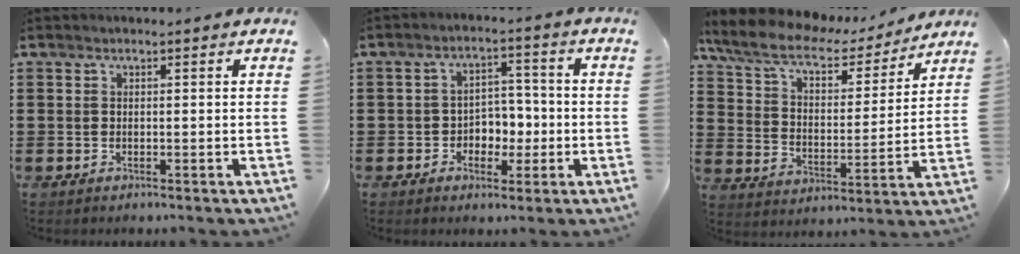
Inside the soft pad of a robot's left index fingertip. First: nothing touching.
{"total": 4.5, "force": [-1.2, 3.7, 2.1], "torque": [-0.042, 0.008, -0.030]}
{"total": 9.4, "force": [7.4, 3.1, 4.9], "torque": [-0.124, -0.031, 0.127]}